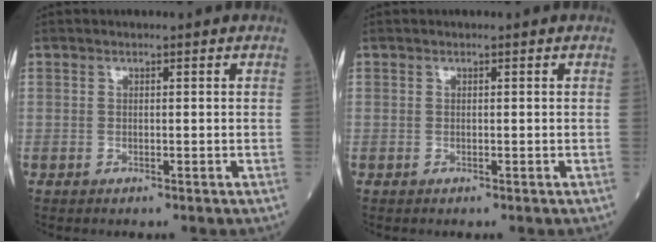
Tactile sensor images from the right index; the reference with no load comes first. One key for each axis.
{"total": 0.0}